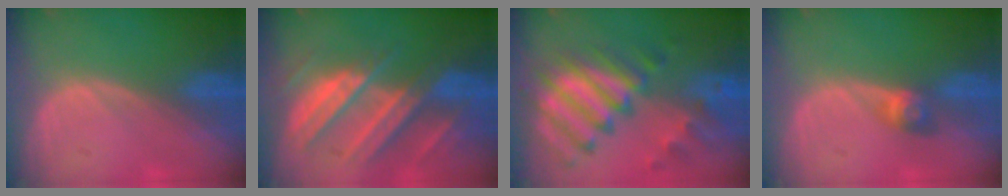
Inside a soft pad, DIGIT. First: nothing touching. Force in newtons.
{"total": 10.4, "press": 9.2, "slide": 4.9}
{"total": 11.3, "press": 9.7, "slide": 5.8}
{"total": 2.9, "press": 2.5, "slide": 1.4}